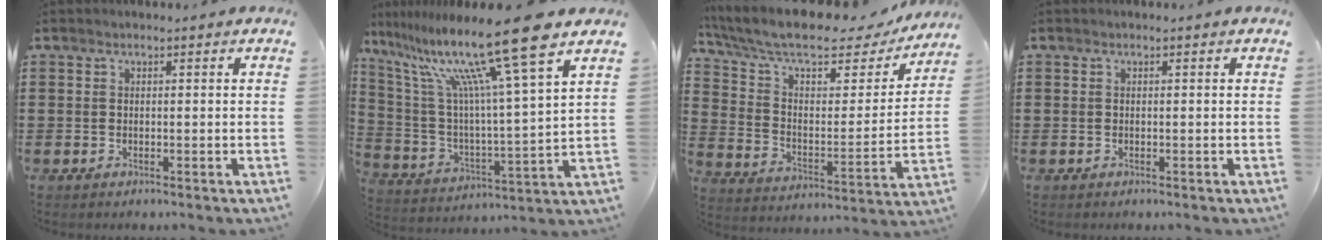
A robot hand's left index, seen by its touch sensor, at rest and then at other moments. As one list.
[{"total": 19.5, "force": [13.4, 1.8, 14.0], "torque": [-0.267, -0.077, 0.209]}, {"total": 10.7, "force": [8.6, 2.7, 5.8], "torque": [-0.146, -0.046, 0.147]}, {"total": 0.0}]